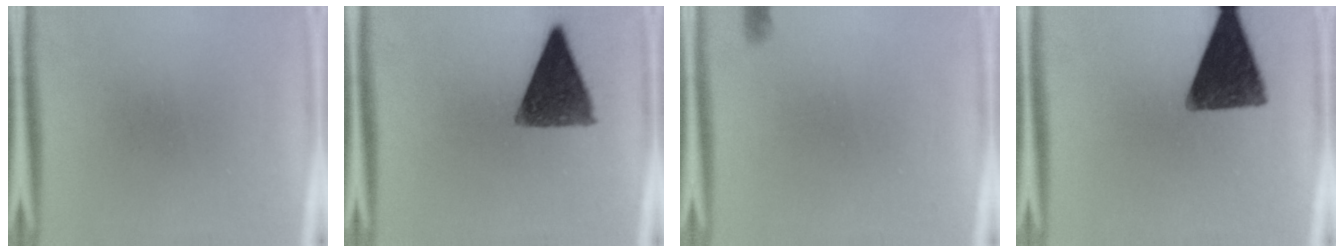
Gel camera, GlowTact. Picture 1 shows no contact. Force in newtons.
{"total": 11.9}
{"total": 0.7}
{"total": 14.0}